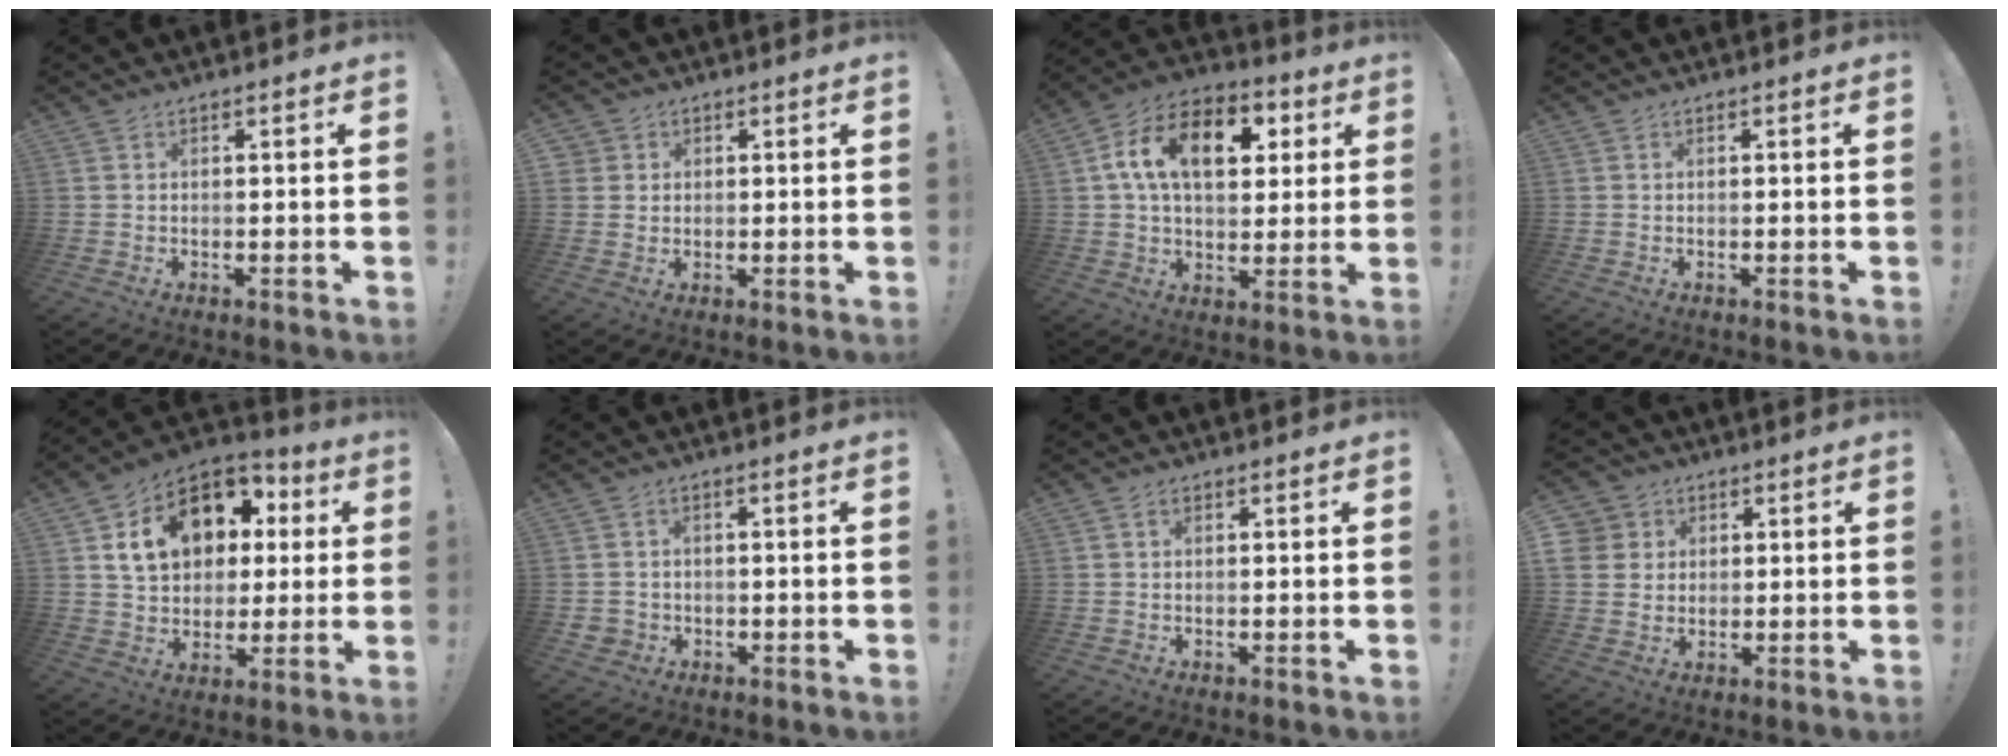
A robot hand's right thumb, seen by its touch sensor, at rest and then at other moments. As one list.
[{"total": 3.2, "force": [1.3, 2.9, 0.5], "torque": [-0.001, -0.005, 0.023]}, {"total": 17.4, "force": [5.1, 11.0, 12.5], "torque": [-0.192, 0.000, 0.089]}, {"total": 0.0}, {"total": 18.4, "force": [5.9, 13.7, 10.8], "torque": [-0.157, -0.013, 0.126]}, {"total": 2.9, "force": [-0.2, 2.8, 0.7], "torque": [-0.015, 0.001, -0.004]}, {"total": 0.7, "force": [0.3, 0.5, 0.3], "torque": [-0.009, 0.003, 0.005]}, {"total": 7.5, "force": [2.5, 6.8, 1.8], "torque": [-0.029, -0.011, 0.051]}]